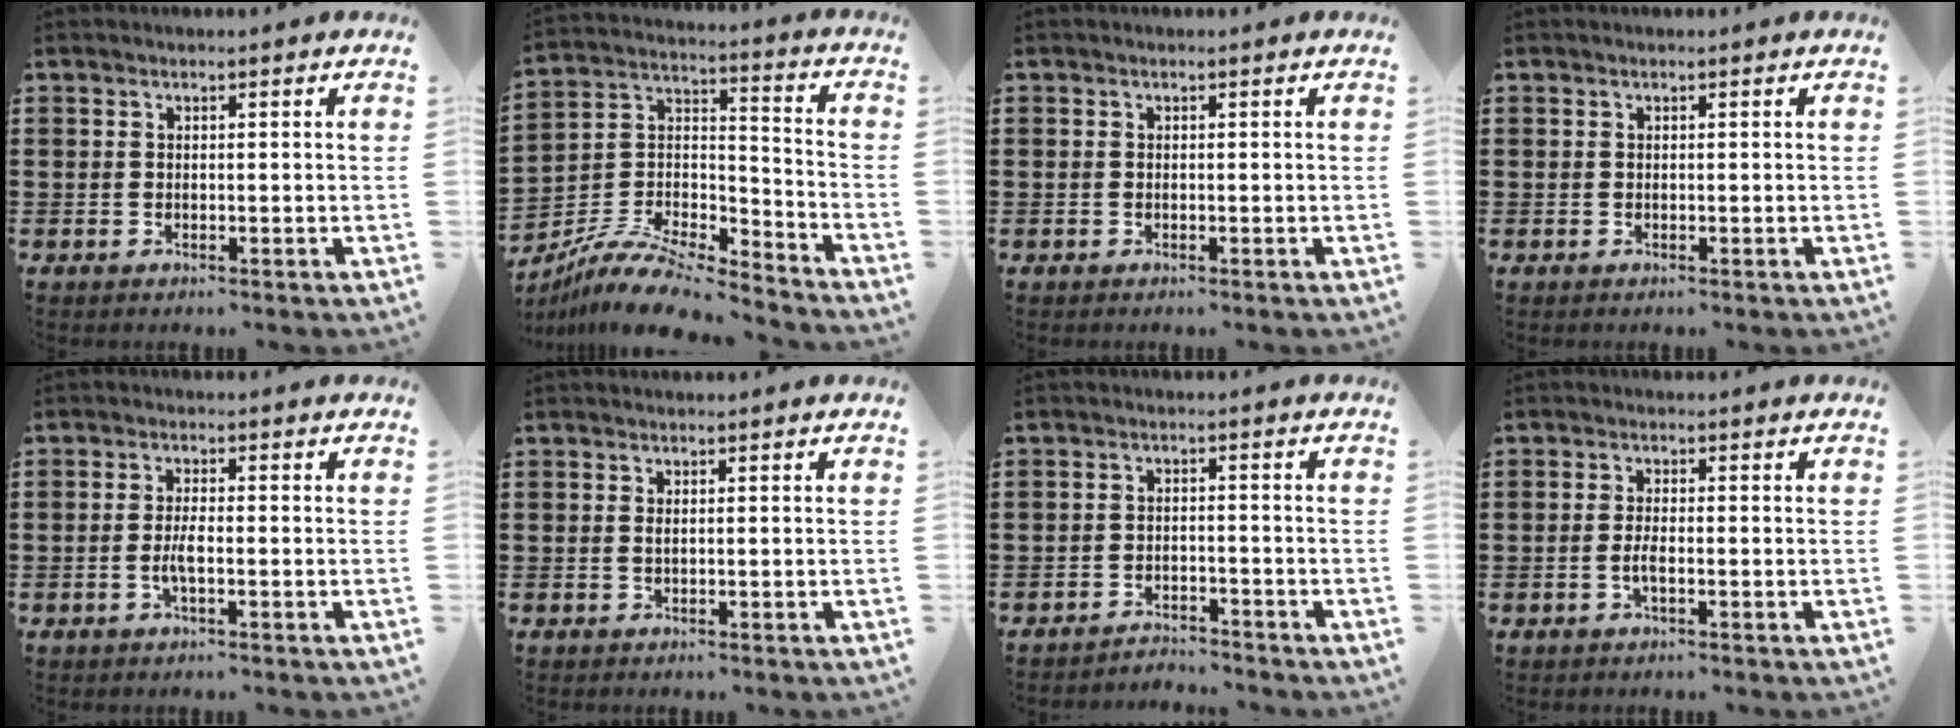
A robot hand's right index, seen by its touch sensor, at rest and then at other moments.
{"total": 10.6, "force": [-9.2, 2.3, 4.7], "torque": [-0.099, 0.018, -0.186]}
{"total": 0.0}
{"total": 0.0}
{"total": 2.6, "force": [-0.9, 0.6, 2.3], "torque": [-0.057, -0.003, -0.020]}
{"total": 0.6, "force": [0.0, 0.1, 0.6], "torque": [-0.012, -0.002, 0.001]}
{"total": 2.9, "force": [-2.9, 0.2, -0.1], "torque": [-0.006, 0.000, -0.063]}
{"total": 2.2, "force": [-0.7, 0.4, 2.0], "torque": [-0.045, -0.002, -0.015]}